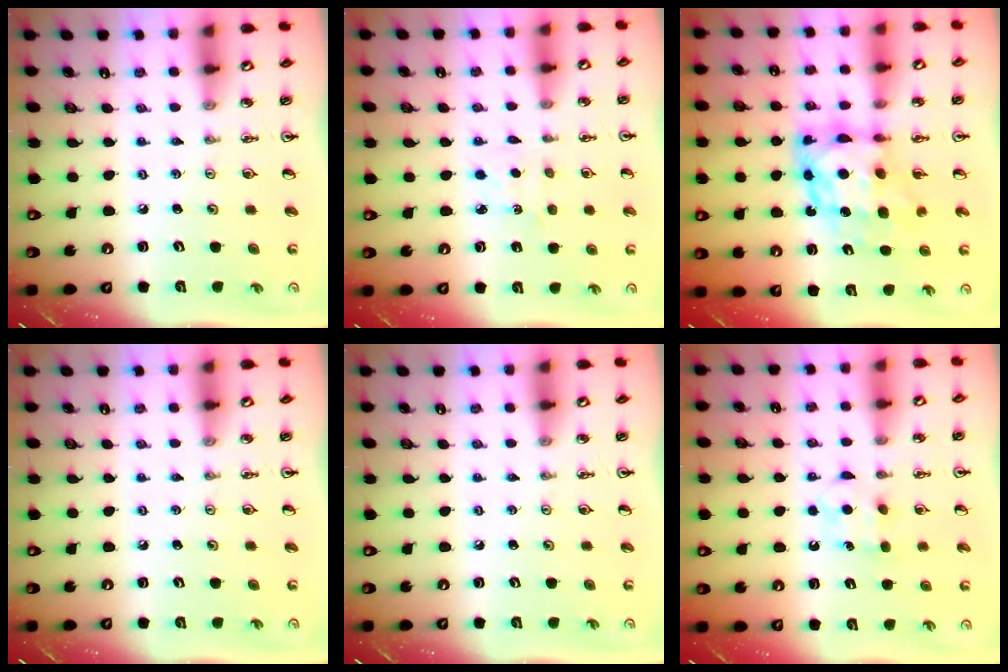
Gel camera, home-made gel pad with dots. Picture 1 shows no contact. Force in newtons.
{"total": 4.3, "press": 4.3, "slide": 0.3}
{"total": 9.8, "press": 9.7, "slide": 1.2}
{"total": 0.0}
{"total": 0.0}
{"total": 6.2, "press": 6.1, "slide": 0.9}